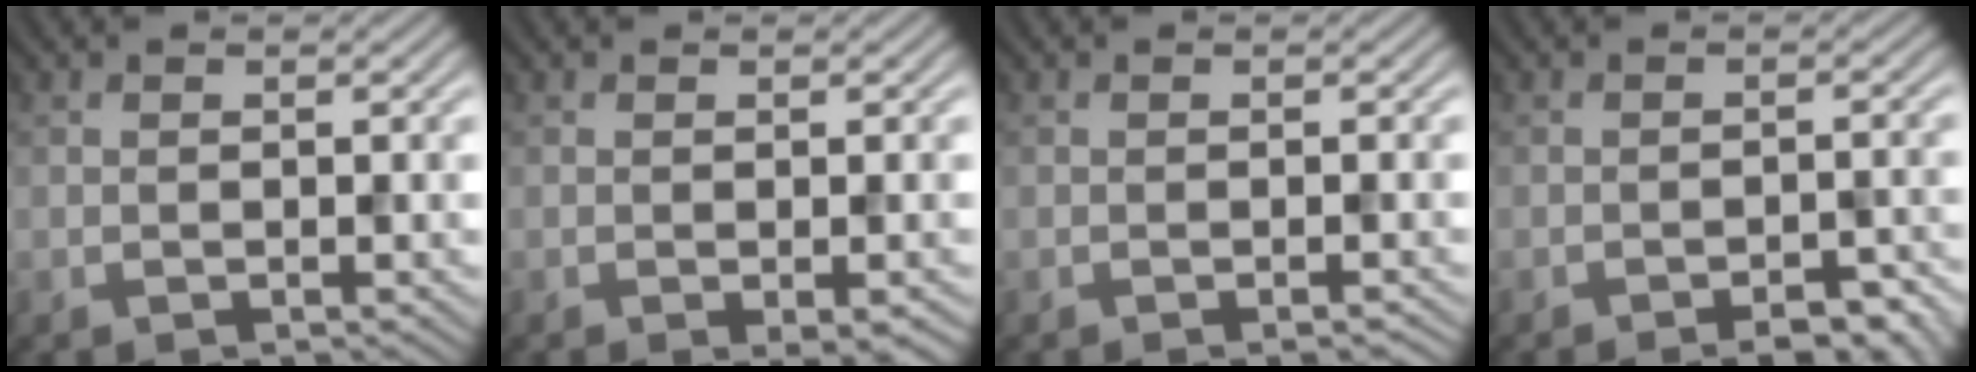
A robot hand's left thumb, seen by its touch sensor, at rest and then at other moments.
{"total": 1.6, "force": [-0.6, 0.2, 1.5], "torque": [-0.029, -0.005, -0.010]}
{"total": 0.7, "force": [-0.5, 0.0, 0.5], "torque": [-0.008, 0.000, -0.009]}
{"total": 3.9, "force": [-2.8, 1.1, 2.4], "torque": [-0.033, 0.004, -0.034]}